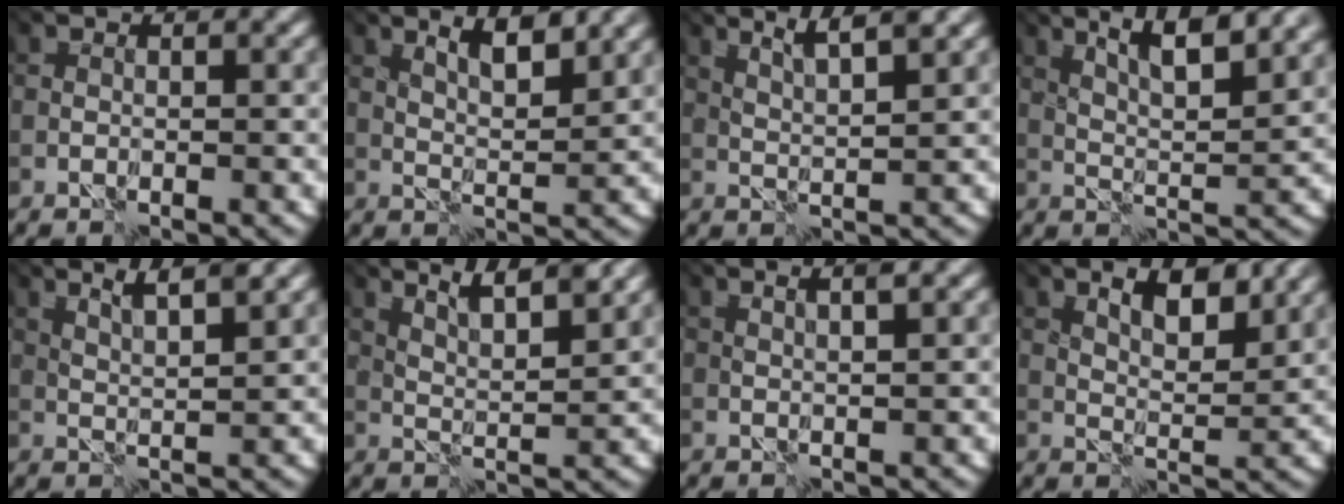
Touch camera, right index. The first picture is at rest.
{"total": 2.8, "force": [2.2, -0.2, 1.7], "torque": [-0.042, -0.005, 0.055]}
{"total": 3.3, "force": [2.7, -0.3, 1.8], "torque": [-0.025, 0.015, 0.047]}
{"total": 6.2, "force": [4.2, 0.5, 4.6], "torque": [-0.065, 0.008, 0.076]}
{"total": 3.1, "force": [2.6, -0.3, 1.7], "torque": [-0.025, 0.012, 0.048]}
{"total": 4.8, "force": [4.1, 0.1, 2.5], "torque": [-0.037, 0.005, 0.067]}
{"total": 1.8, "force": [1.6, -0.2, 0.6], "torque": [0.005, 0.008, 0.019]}
{"total": 3.8, "force": [3.0, 0.4, 2.3], "torque": [-0.053, -0.007, 0.065]}